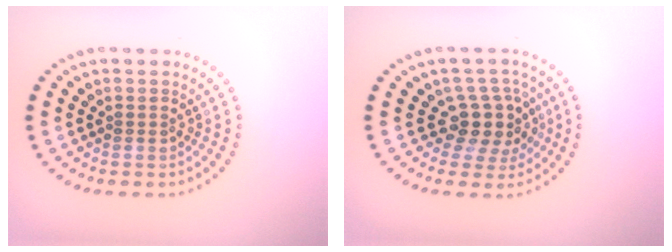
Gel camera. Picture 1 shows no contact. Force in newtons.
{"total": 3.6, "press": 2.8, "slide": 2.3}